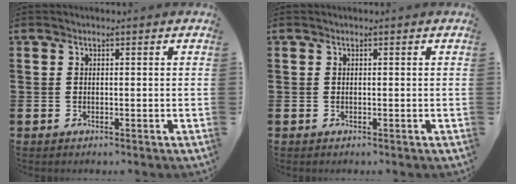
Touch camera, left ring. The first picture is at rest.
{"total": 0.0}